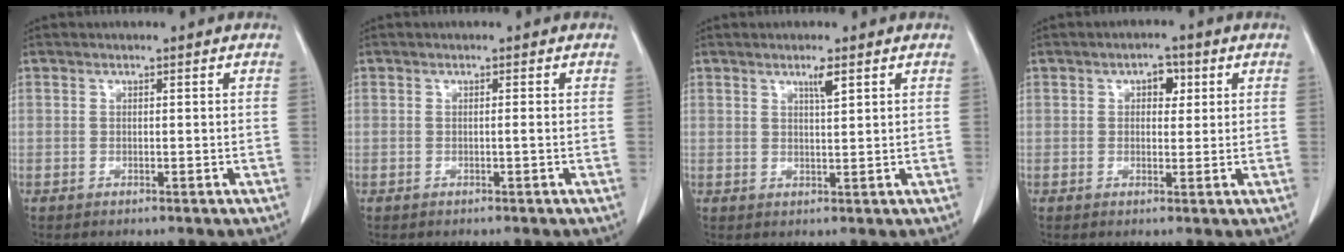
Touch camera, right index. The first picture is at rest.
{"total": 0.5, "force": [-0.1, -0.2, 0.5], "torque": [-0.005, 0.000, -0.003]}
{"total": 2.2, "force": [1.3, 0.0, 1.8], "torque": [-0.035, -0.004, 0.024]}
{"total": 3.0, "force": [1.1, 1.8, 2.1], "torque": [-0.028, 0.009, 0.014]}